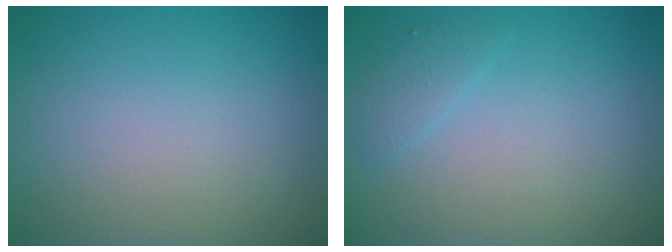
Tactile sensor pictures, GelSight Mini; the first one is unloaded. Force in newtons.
{"total": 1.2, "press": 1.2, "slide": 0.1}